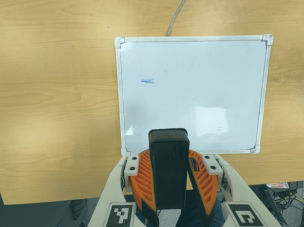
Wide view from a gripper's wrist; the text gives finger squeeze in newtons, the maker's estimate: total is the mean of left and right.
{"total": 8.8, "left": 9.0, "right": 8.5}